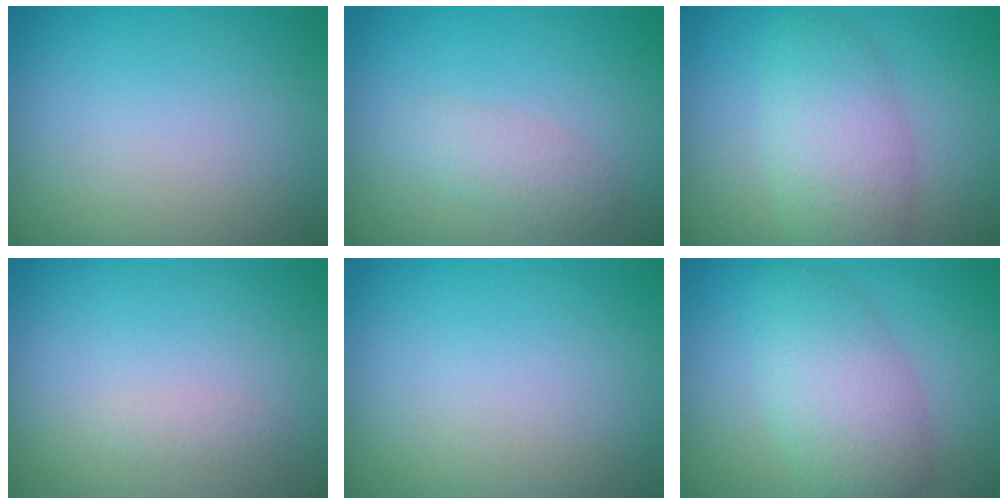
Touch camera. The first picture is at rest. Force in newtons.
{"total": 1.9, "press": 1.9, "slide": 0.1}
{"total": 4.9, "press": 4.9, "slide": 0.2}
{"total": 0.7, "press": 0.7, "slide": 0.0}
{"total": 0.0}
{"total": 5.2, "press": 5.2, "slide": 0.0}